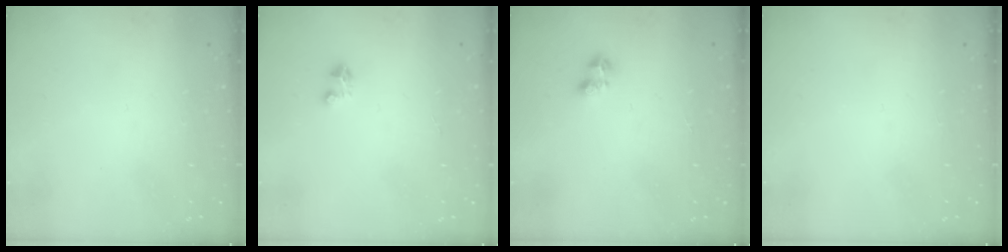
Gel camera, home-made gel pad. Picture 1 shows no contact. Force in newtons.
{"total": 2.1, "press": 2.1, "slide": 0.1}
{"total": 2.2, "press": 2.1, "slide": 0.7}
{"total": 0.0}